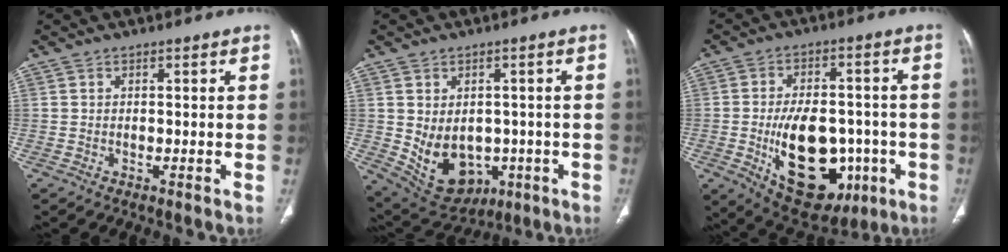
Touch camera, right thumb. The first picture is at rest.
{"total": 12.1, "force": [-2.2, 9.1, 7.6], "torque": [-0.097, 0.005, -0.002]}
{"total": 20.1, "force": [-5.0, 11.8, 15.4], "torque": [-0.206, 0.012, -0.048]}